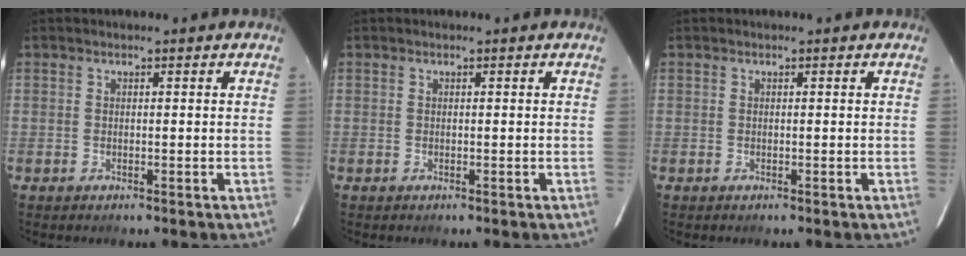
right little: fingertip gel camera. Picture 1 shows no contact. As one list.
[{"total": 0.0}, {"total": 0.0}]